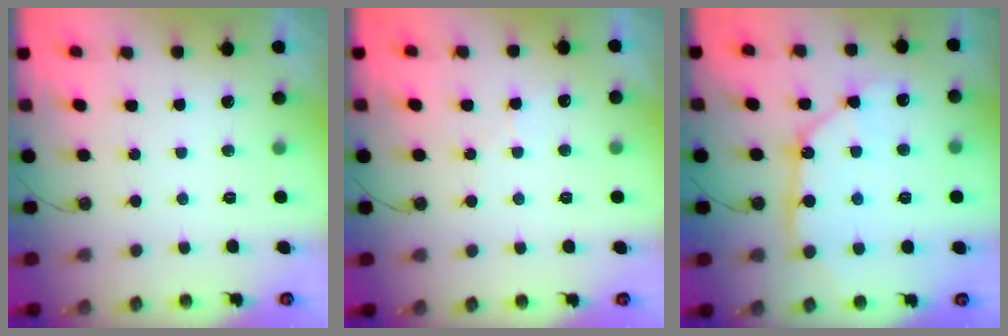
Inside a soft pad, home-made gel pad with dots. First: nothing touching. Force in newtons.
{"total": 6.1, "press": 6.0, "slide": 0.9}
{"total": 10.8, "press": 10.7, "slide": 1.1}